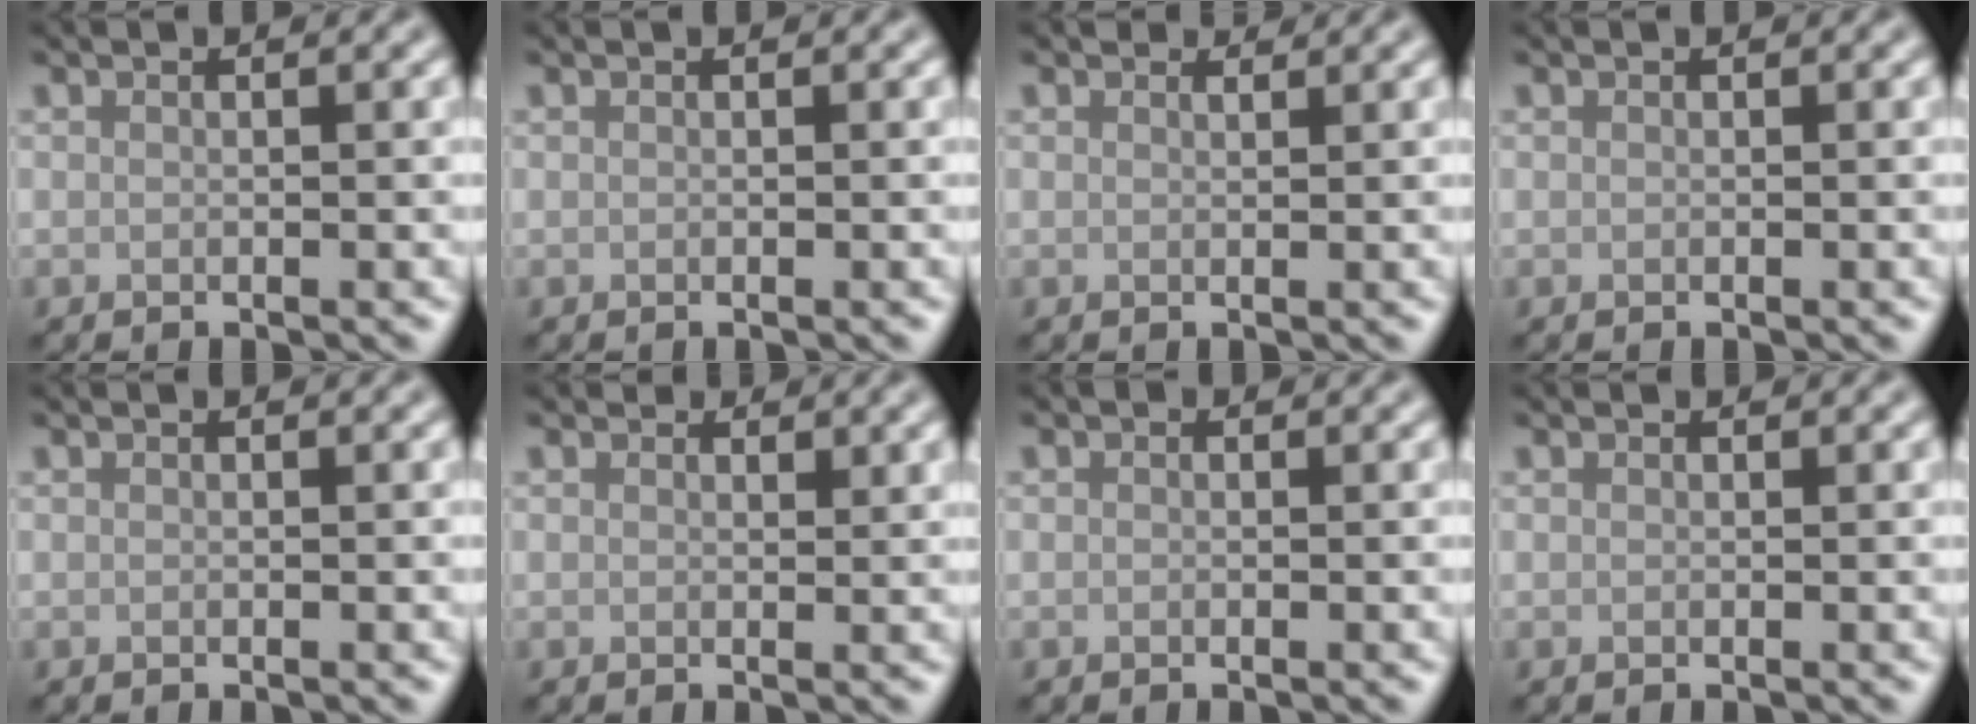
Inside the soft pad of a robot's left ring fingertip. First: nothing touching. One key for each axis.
{"total": 0.0}
{"total": 0.9, "fx": 0.8, "fy": 0.3, "fz": 0.2, "tx": -0.005, "ty": -0.003, "tz": 0.010}
{"total": 0.0}
{"total": 0.0}
{"total": 0.9, "fx": 0.7, "fy": 0.5, "fz": 0.3, "tx": -0.002, "ty": -0.003, "tz": 0.010}
{"total": 0.0}
{"total": 0.0}